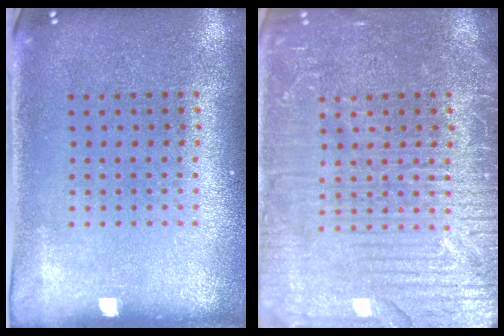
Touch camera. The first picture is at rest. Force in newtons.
{"total": 4.2, "press": 4.2, "slide": 0.6}